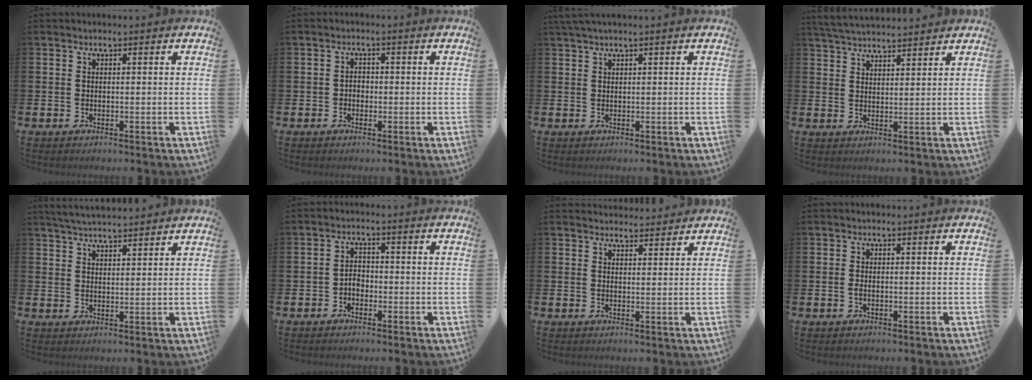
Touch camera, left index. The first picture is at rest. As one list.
[{"total": 1.5, "force": [-0.5, 1.2, 0.7], "torque": [0.000, 0.000, -0.014]}, {"total": 1.5, "force": [1.2, -0.1, 0.9], "torque": [-0.018, 0.003, 0.022]}, {"total": 4.1, "force": [4.1, 0.3, 0.3], "torque": [-0.011, -0.022, 0.074]}, {"total": 4.0, "force": [4.0, 0.2, 0.6], "torque": [-0.021, -0.016, 0.073]}, {"total": 2.0, "force": [-1.1, 1.3, 0.9], "torque": [-0.013, 0.005, -0.026]}, {"total": 2.7, "force": [2.6, 0.6, -0.2], "torque": [0.013, -0.017, 0.045]}, {"total": 0.6, "force": [-0.2, 0.2, 0.6], "torque": [-0.014, 0.001, -0.003]}]